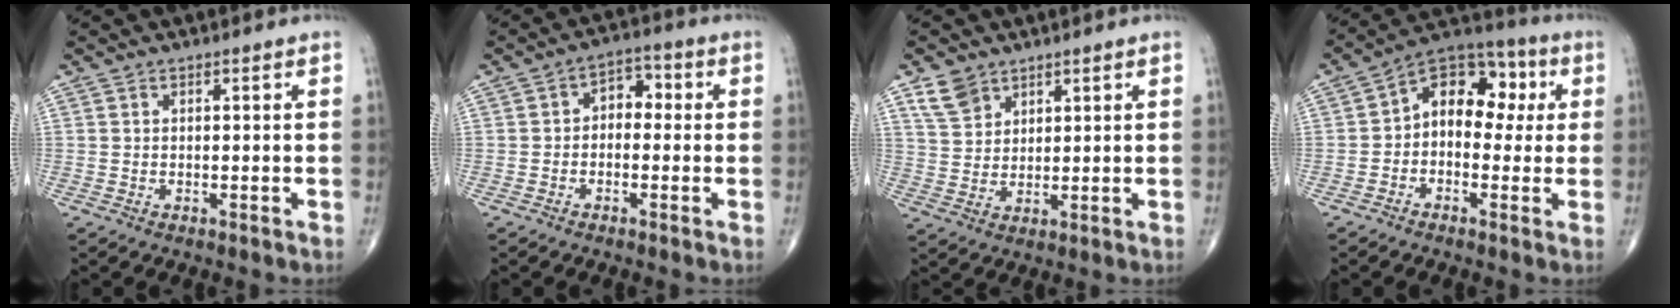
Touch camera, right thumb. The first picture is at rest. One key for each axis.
{"total": 4.8, "fx": -0.1, "fy": 3.3, "fz": 3.4, "tx": -0.027, "ty": 0.022, "tz": -0.016}
{"total": 5.5, "fx": 3.7, "fy": 3.5, "fz": 1.8, "tx": -0.021, "ty": -0.018, "tz": 0.079}
{"total": 12.0, "fx": 1.1, "fy": 8.2, "fz": 8.6, "tx": -0.086, "ty": 0.038, "tz": -0.001}